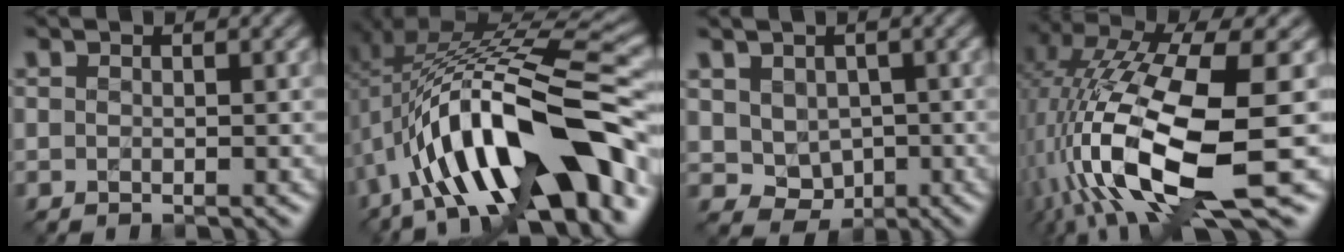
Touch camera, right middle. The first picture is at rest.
{"total": 15.7, "force": [-3.8, 5.7, 14.1], "torque": [-0.226, 0.021, -0.066]}
{"total": 3.8, "force": [0.1, 3.3, 2.0], "torque": [-0.031, -0.006, 0.013]}
{"total": 15.1, "force": [-4.0, 4.8, 13.8], "torque": [-0.285, -0.007, -0.065]}